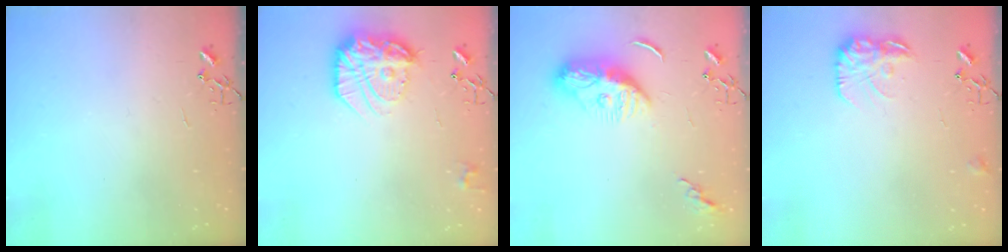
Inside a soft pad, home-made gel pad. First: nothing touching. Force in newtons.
{"total": 19.0, "press": 19.0, "slide": 1.7}
{"total": 9.4, "press": 9.4, "slide": 1.0}
{"total": 11.7, "press": 11.7, "slide": 0.4}